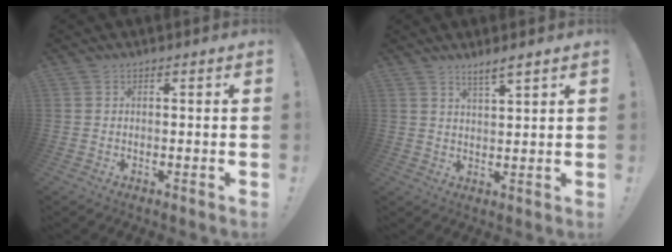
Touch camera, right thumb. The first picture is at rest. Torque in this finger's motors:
{"motor_torque": [-0.05, 0.06, -0.04, 0.05, 0.00]}